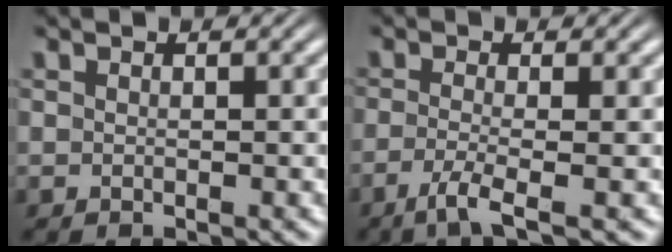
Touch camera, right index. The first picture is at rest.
{"total": 3.2, "force": [-2.0, 0.0, 2.5], "torque": [-0.061, -0.028, -0.021]}